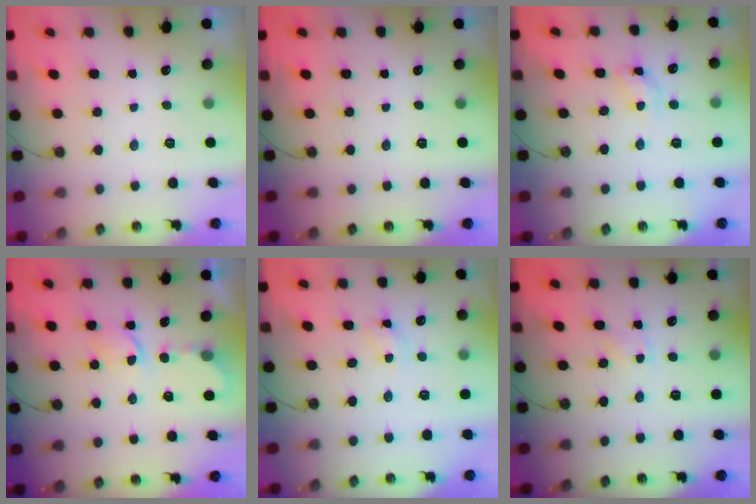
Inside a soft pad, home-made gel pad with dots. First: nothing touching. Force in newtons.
{"total": 0.0}
{"total": 10.9, "press": 10.9, "slide": 0.8}
{"total": 3.8, "press": 3.8, "slide": 0.5}
{"total": 4.5, "press": 4.4, "slide": 0.2}
{"total": 4.9, "press": 4.9, "slide": 0.6}